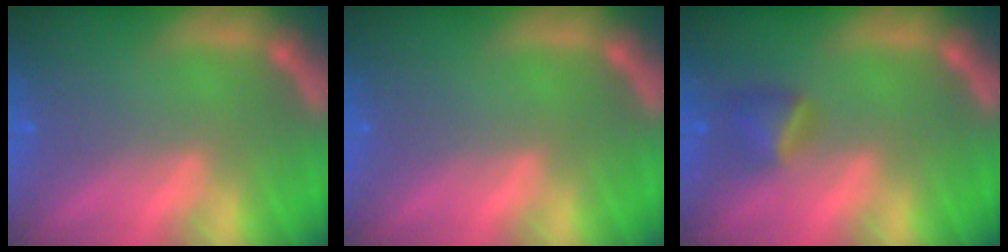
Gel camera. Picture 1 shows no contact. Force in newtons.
{"total": 0.0}
{"total": 2.4}